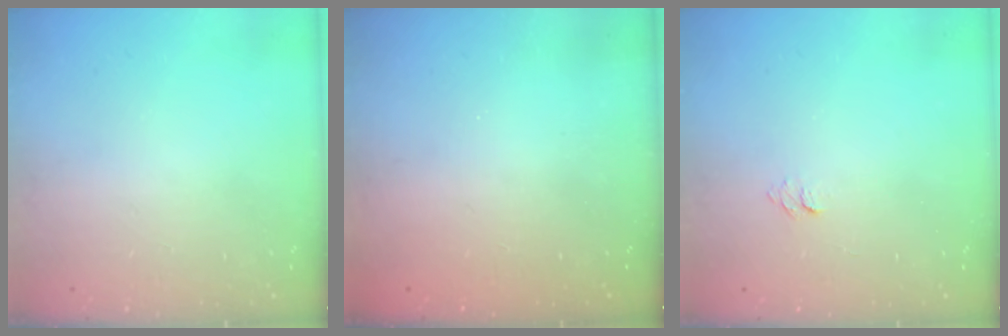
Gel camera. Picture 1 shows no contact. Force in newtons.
{"total": 2.3, "press": 2.2, "slide": 0.8}
{"total": 3.5, "press": 3.5, "slide": 0.3}